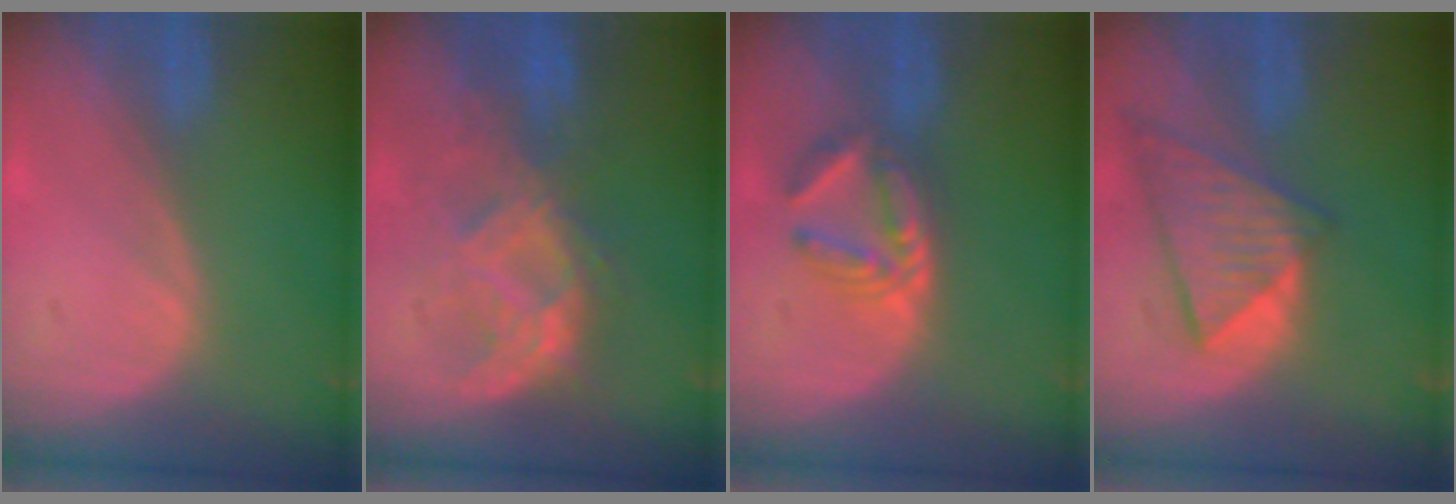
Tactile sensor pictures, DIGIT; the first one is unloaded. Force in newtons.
{"total": 7.7, "press": 7.6, "slide": 0.7}
{"total": 6.0, "press": 5.3, "slide": 2.7}
{"total": 8.8, "press": 7.6, "slide": 4.3}